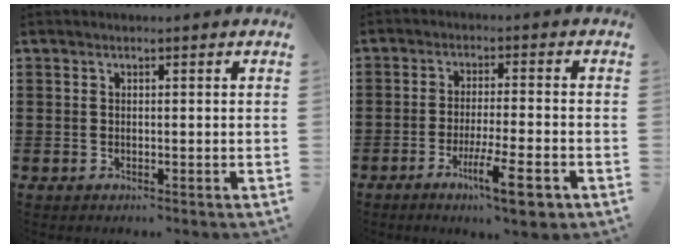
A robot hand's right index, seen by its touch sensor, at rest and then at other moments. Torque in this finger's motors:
{"motor_torque": [1.25, -0.32, 0.58, 0.14]}